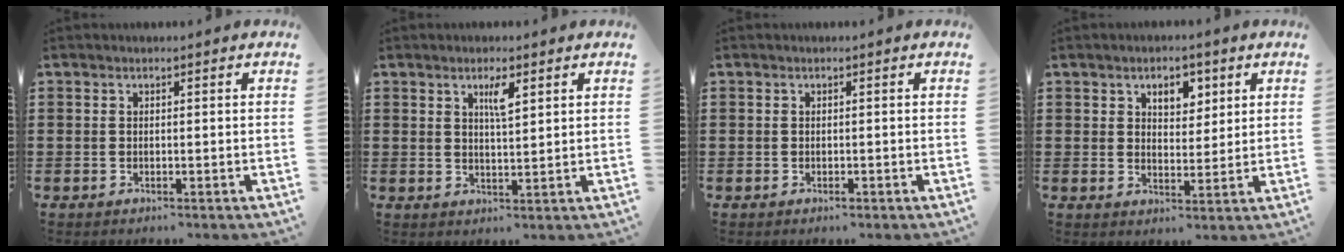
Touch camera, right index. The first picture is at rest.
{"total": 3.3, "force": [1.7, 0.7, 2.7], "torque": [-0.043, -0.001, 0.024]}
{"total": 0.5, "force": [-0.4, 0.4, 0.2], "torque": [-0.006, -0.002, -0.007]}
{"total": 4.2, "force": [2.4, 2.6, 2.3], "torque": [-0.040, 0.006, 0.038]}